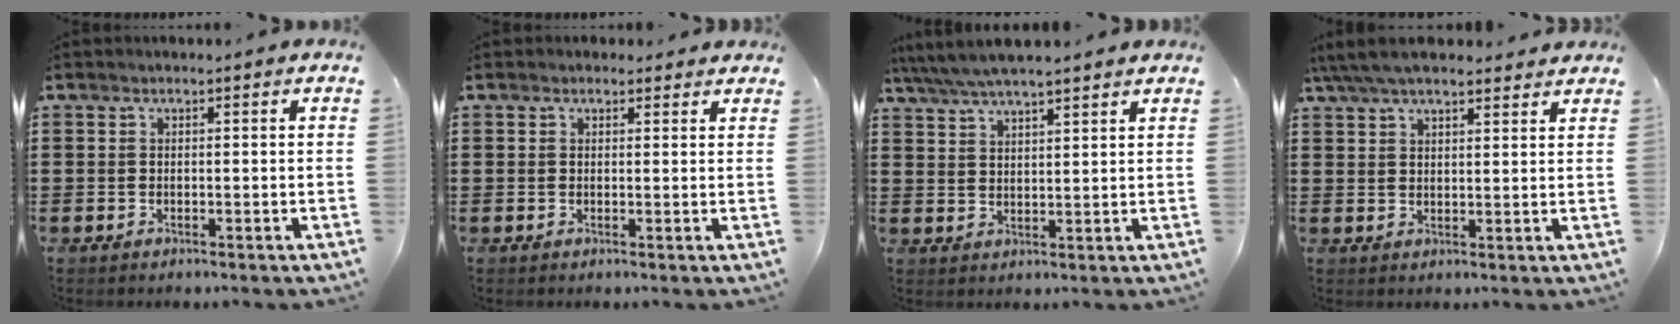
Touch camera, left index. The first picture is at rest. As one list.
[{"total": 1.4, "force": [1.2, 0.7, 0.1], "torque": [0.002, 0.002, 0.021]}, {"total": 4.6, "force": [4.2, 0.4, 1.9], "torque": [-0.050, -0.013, 0.074]}, {"total": 5.8, "force": [5.0, 1.2, 2.7], "torque": [-0.065, -0.005, 0.093]}]